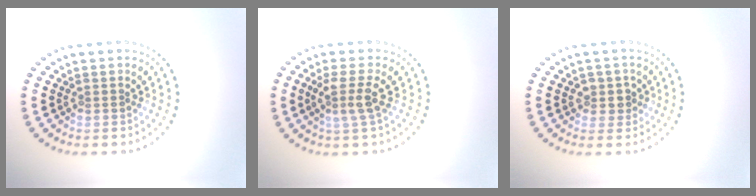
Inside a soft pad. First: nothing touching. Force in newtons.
{"total": 2.6, "press": 2.1, "slide": 1.6}
{"total": 1.8, "press": 1.4, "slide": 1.1}